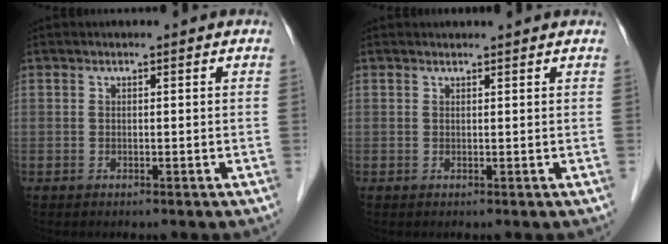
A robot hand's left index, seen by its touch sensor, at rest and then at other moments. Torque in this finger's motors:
{"motor_torque": [0.18, -0.09, 0.06, 0.00]}